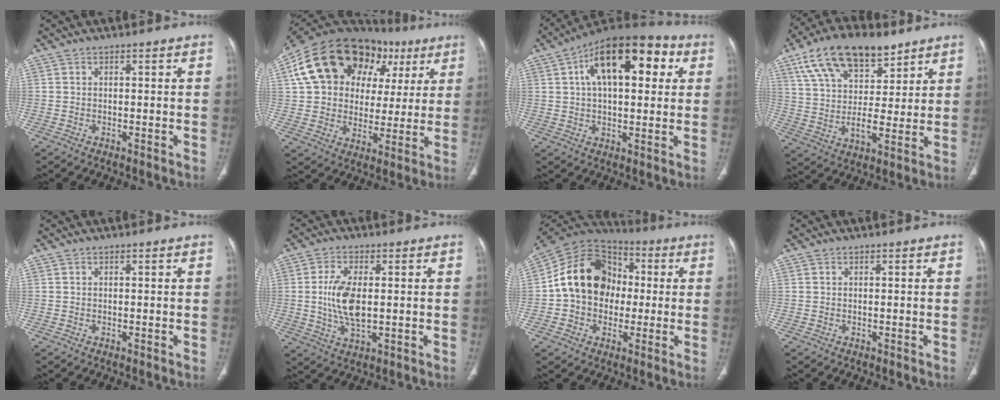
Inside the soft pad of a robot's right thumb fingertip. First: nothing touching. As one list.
[{"total": 26.0, "force": [9.7, 18.0, 16.0], "torque": [-0.234, 0.042, 0.162]}, {"total": 19.4, "force": [6.0, 9.6, 15.8], "torque": [-0.217, 0.022, 0.084]}, {"total": 19.1, "force": [11.2, 9.7, 12.0], "torque": [-0.182, -0.025, 0.200]}, {"total": 0.0}, {"total": 8.7, "force": [0.2, 4.0, 7.7], "torque": [-0.163, -0.008, 0.007]}, {"total": 17.2, "force": [0.2, 13.7, 10.3], "torque": [-0.148, 0.035, -0.005]}, {"total": 0.0}]